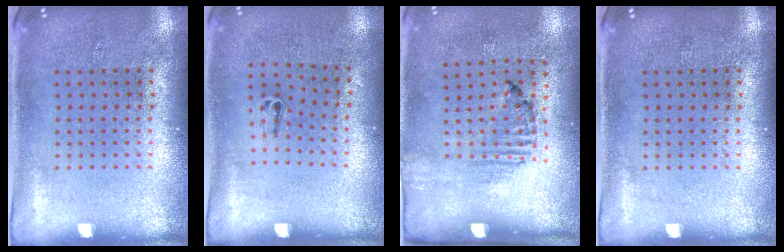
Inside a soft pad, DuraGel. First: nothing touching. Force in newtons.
{"total": 0.5, "press": 0.2, "slide": 0.5}
{"total": 1.5, "press": 1.2, "slide": 1.0}
{"total": 0.0}